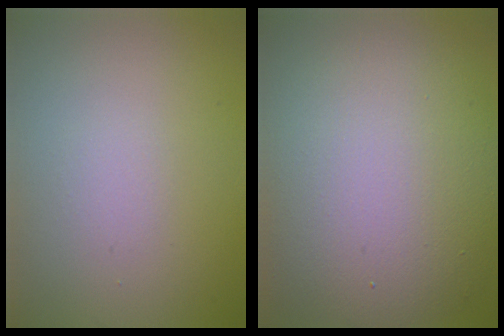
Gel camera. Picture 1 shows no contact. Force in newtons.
{"total": 12.6, "press": 12.6, "slide": 0.7}